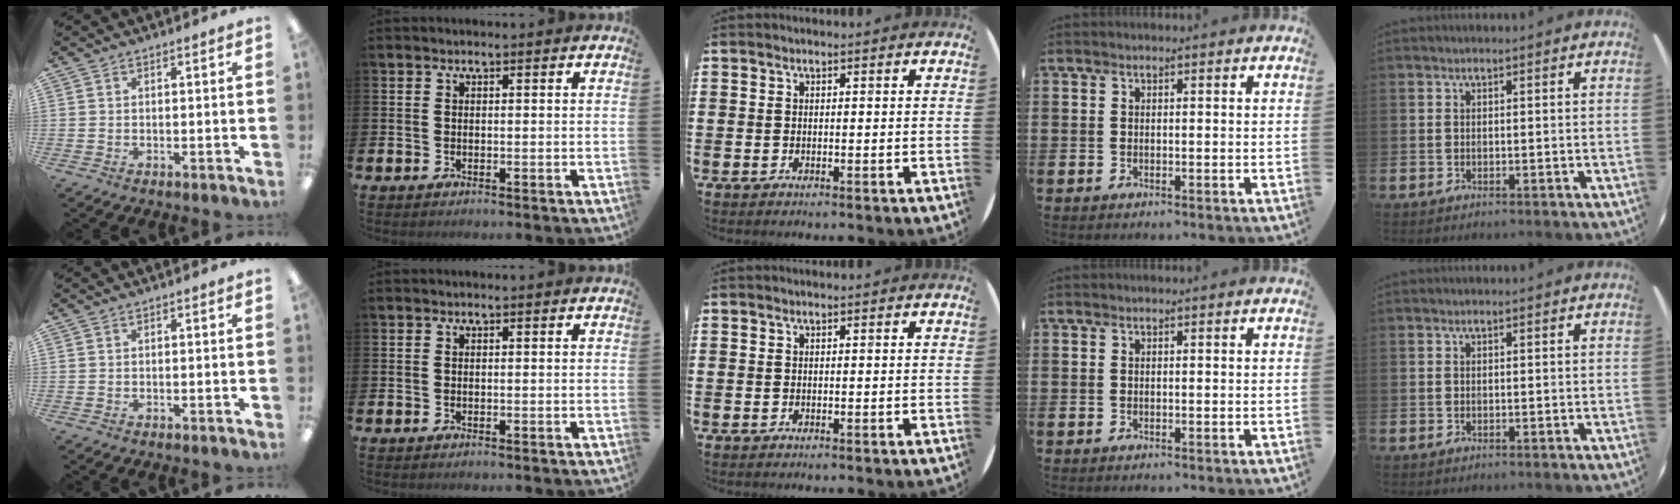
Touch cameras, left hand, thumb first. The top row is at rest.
{}